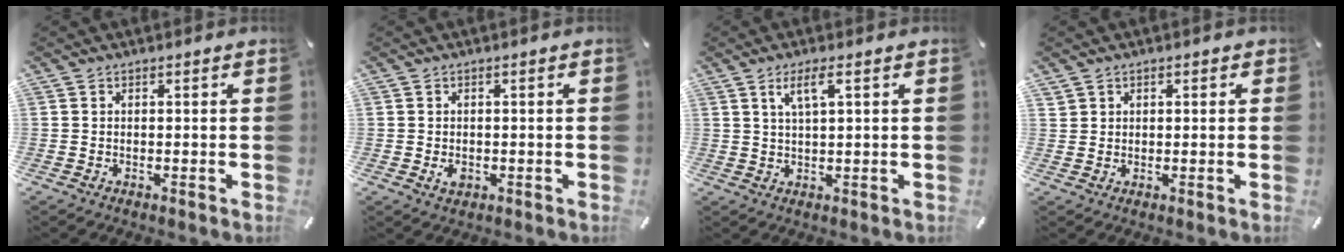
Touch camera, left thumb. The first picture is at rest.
{"total": 2.1, "force": [-0.6, 1.5, 1.5], "torque": [-0.033, -0.001, -0.012]}
{"total": 4.9, "force": [2.2, 1.1, 4.2], "torque": [-0.088, 0.003, 0.036]}
{"total": 1.8, "force": [0.7, 1.7, 0.1], "torque": [0.005, -0.001, 0.010]}